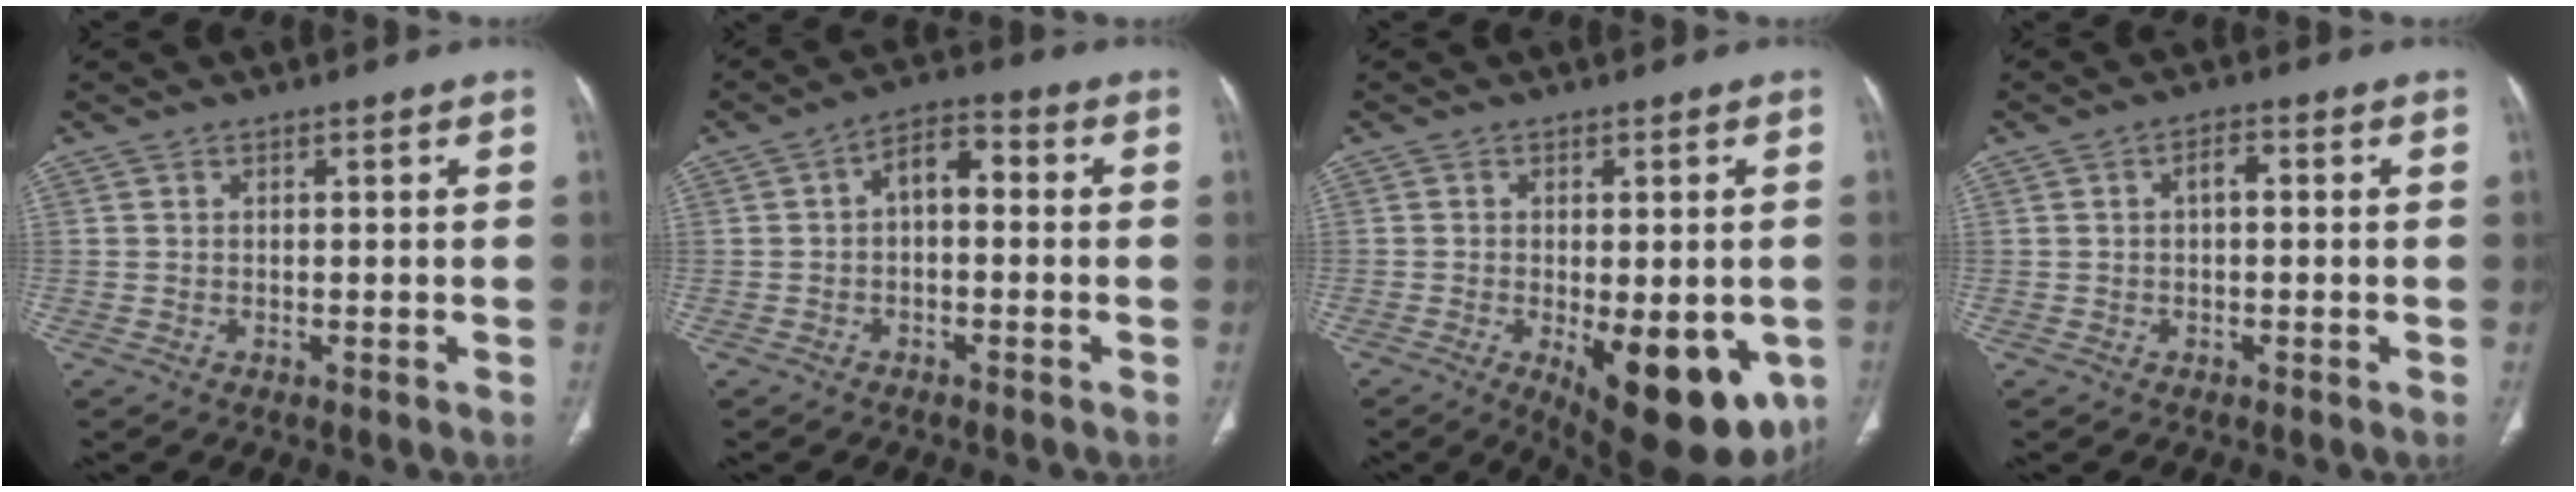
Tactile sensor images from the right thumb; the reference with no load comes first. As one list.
[{"total": 5.9, "force": [-0.1, 3.3, 4.8], "torque": [-0.064, 0.026, -0.013]}, {"total": 17.1, "force": [-5.7, 7.2, 14.5], "torque": [-0.143, -0.014, -0.059]}, {"total": 2.5, "force": [0.2, 1.2, 2.2], "torque": [-0.034, 0.010, 0.001]}]